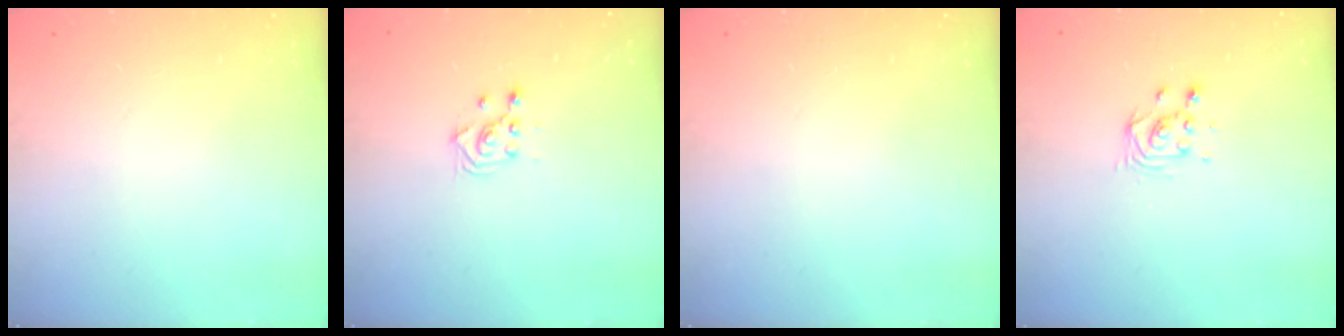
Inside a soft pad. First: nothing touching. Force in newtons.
{"total": 3.1, "press": 3.0, "slide": 0.9}
{"total": 0.0}
{"total": 3.9, "press": 3.9, "slide": 0.3}